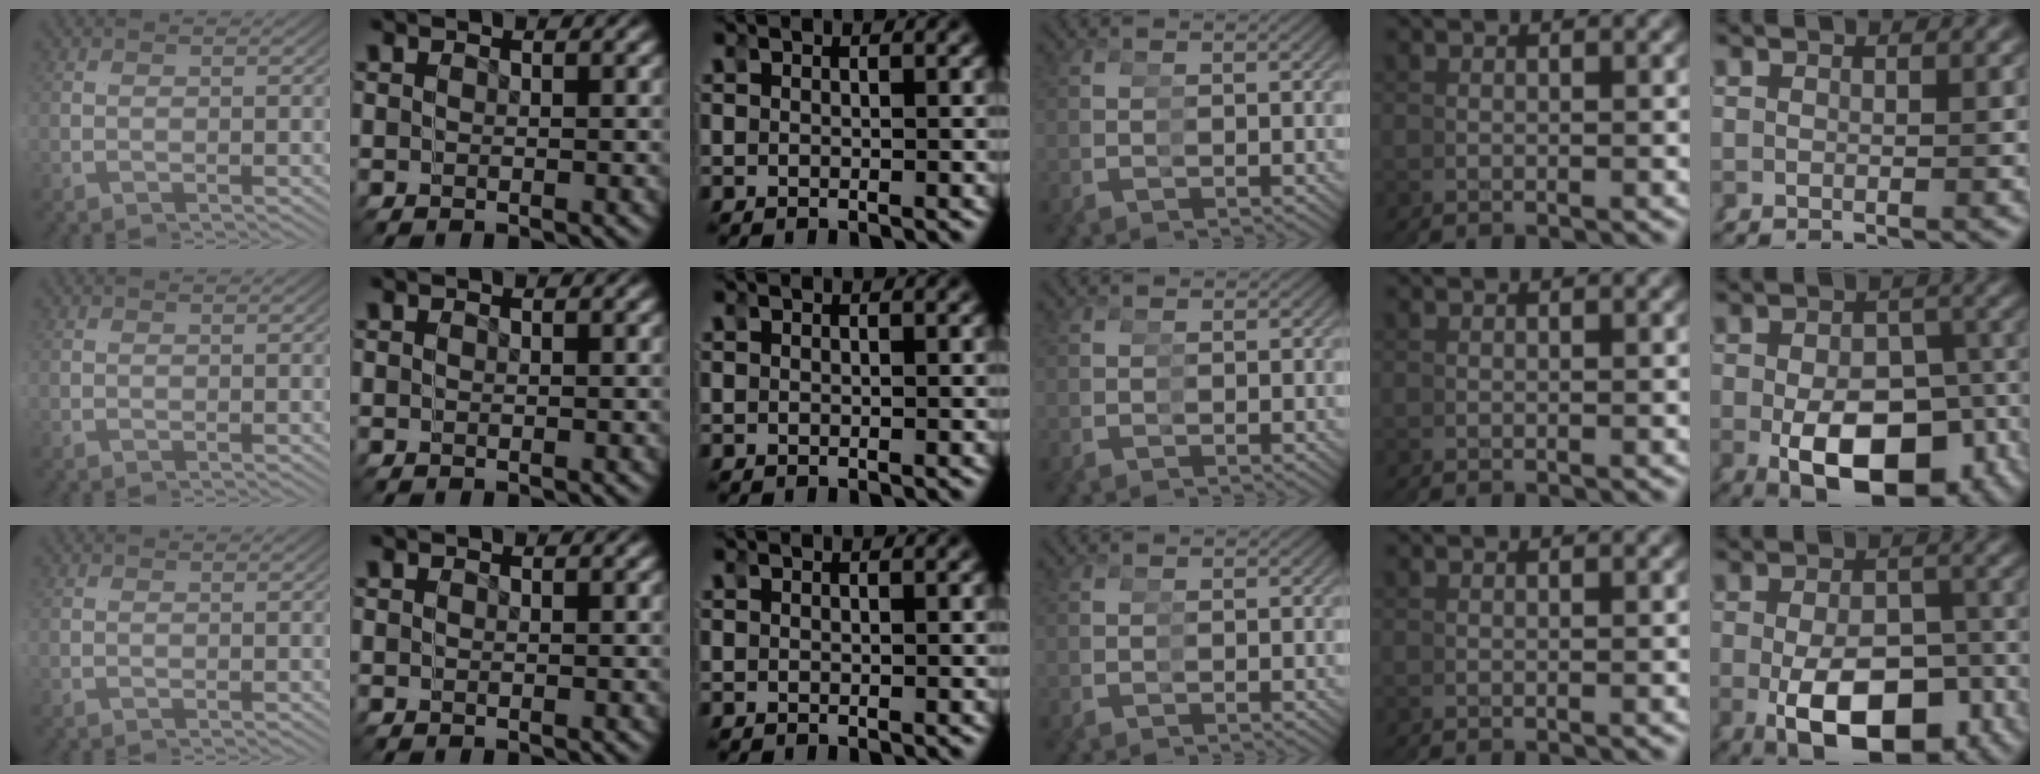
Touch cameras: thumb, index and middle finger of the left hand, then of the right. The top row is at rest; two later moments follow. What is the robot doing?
{"motion": "grasp_and_lifting", "object": "tape"}